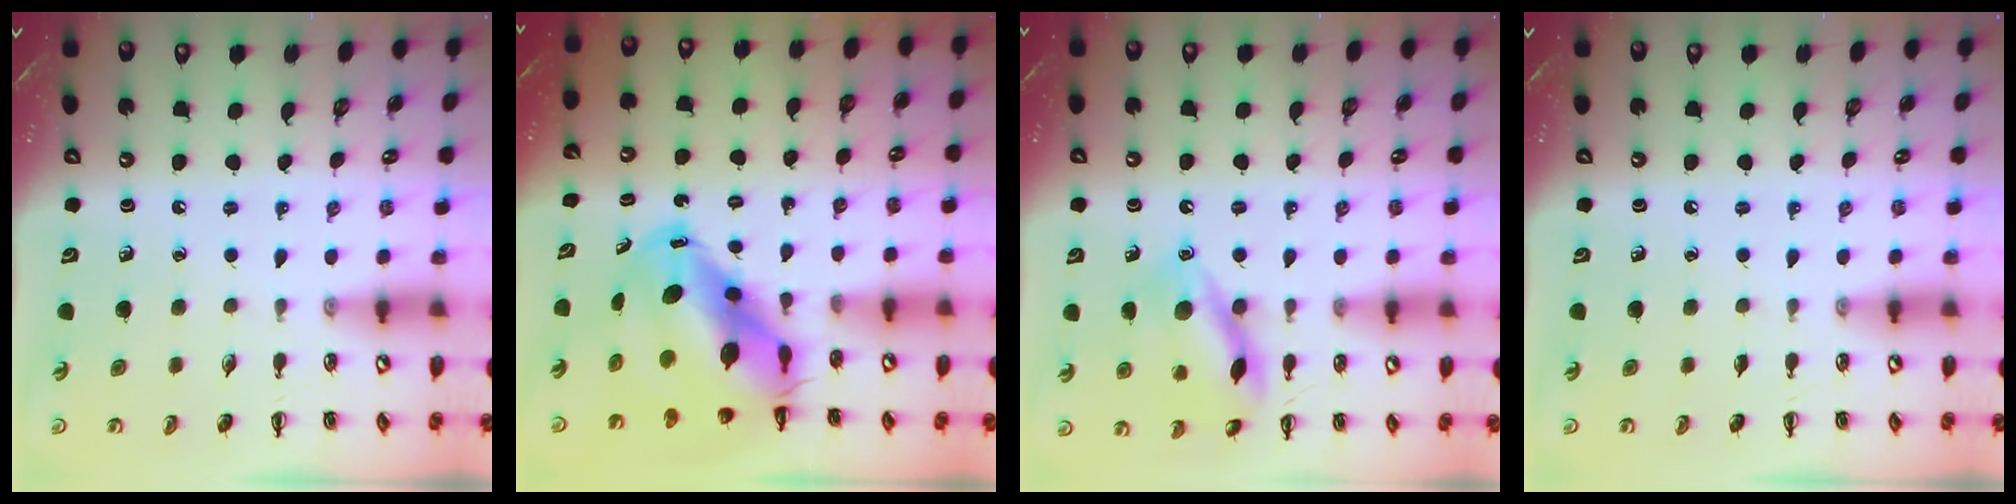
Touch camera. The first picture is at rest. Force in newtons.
{"total": 11.6, "press": 11.3, "slide": 2.9}
{"total": 14.4, "press": 14.3, "slide": 1.4}
{"total": 0.0}